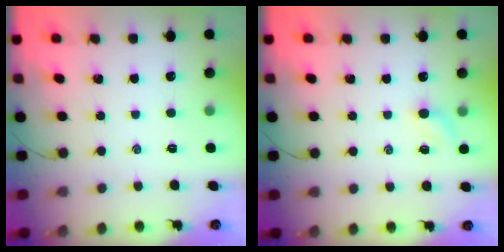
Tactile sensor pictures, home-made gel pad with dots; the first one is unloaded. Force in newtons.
{"total": 3.3, "press": 3.1, "slide": 1.1}